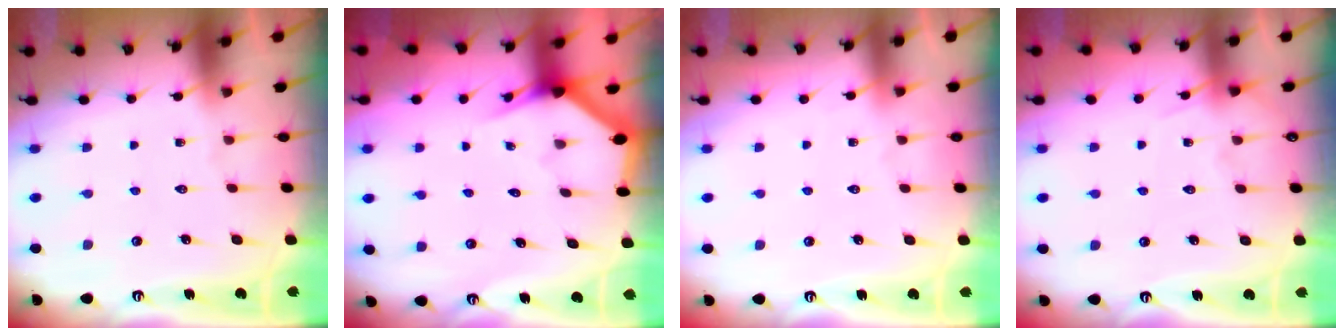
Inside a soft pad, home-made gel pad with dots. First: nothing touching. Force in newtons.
{"total": 2.9, "press": 2.9, "slide": 0.1}
{"total": 2.2, "press": 2.2, "slide": 0.3}
{"total": 6.0, "press": 5.9, "slide": 0.8}